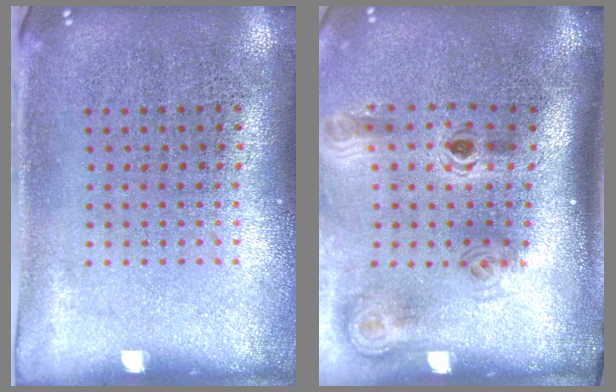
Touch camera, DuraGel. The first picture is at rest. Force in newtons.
{"total": 2.0, "press": 1.3, "slide": 1.5}